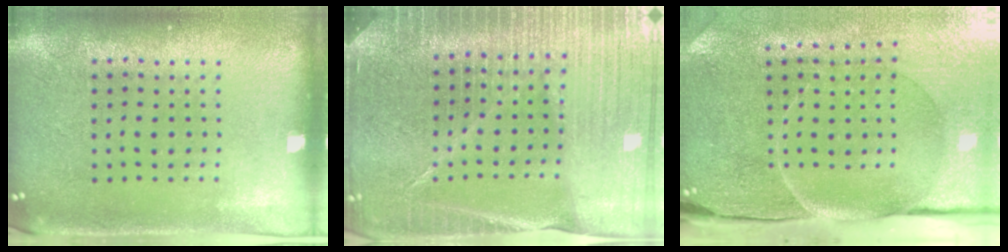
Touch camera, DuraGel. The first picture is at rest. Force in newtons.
{"total": 4.5, "press": 4.2, "slide": 1.6}
{"total": 4.5, "press": 3.8, "slide": 2.3}